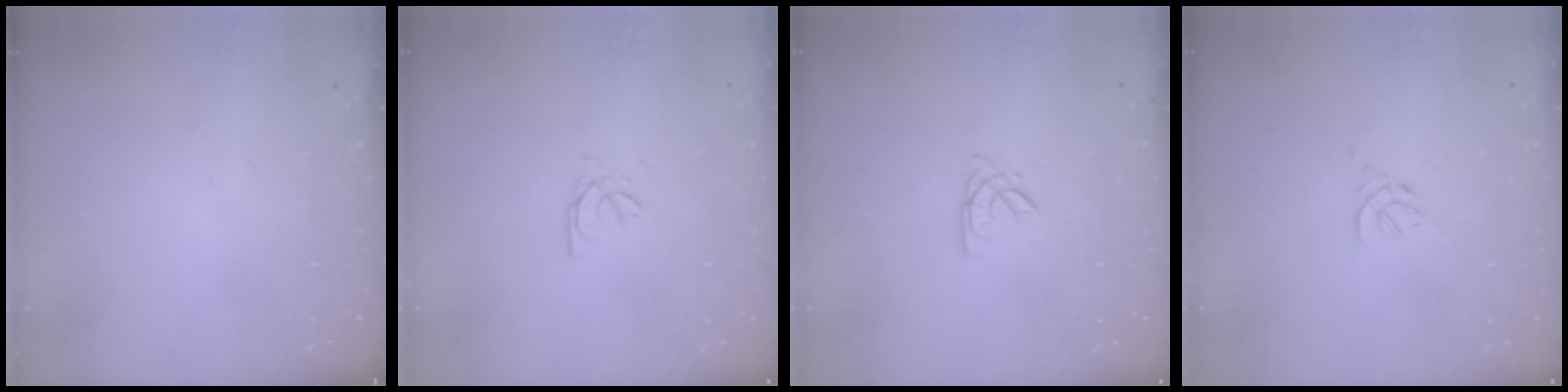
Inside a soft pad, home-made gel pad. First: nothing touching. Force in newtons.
{"total": 2.6, "press": 2.6, "slide": 0.3}
{"total": 2.6, "press": 2.6, "slide": 0.1}
{"total": 2.3, "press": 2.2, "slide": 0.5}